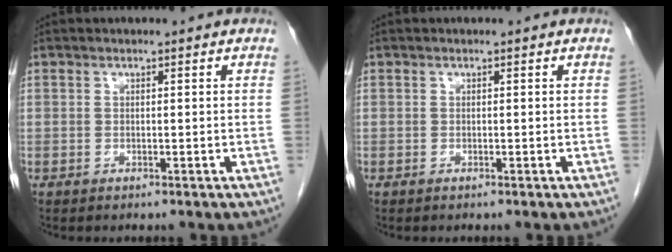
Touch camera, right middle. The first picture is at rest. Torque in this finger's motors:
{"motor_torque": [-0.08, -0.01, 0.00, 0.00]}